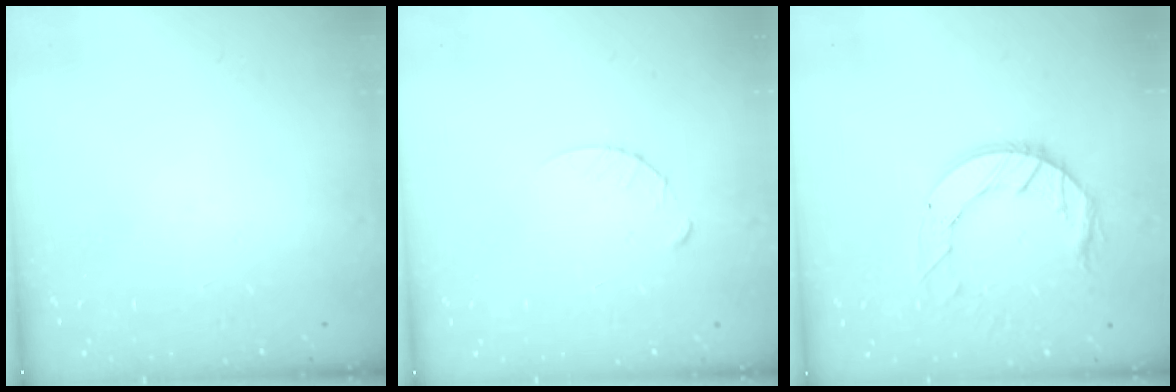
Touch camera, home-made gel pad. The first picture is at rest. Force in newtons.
{"total": 3.4, "press": 3.4, "slide": 0.4}
{"total": 11.0, "press": 11.0, "slide": 1.2}